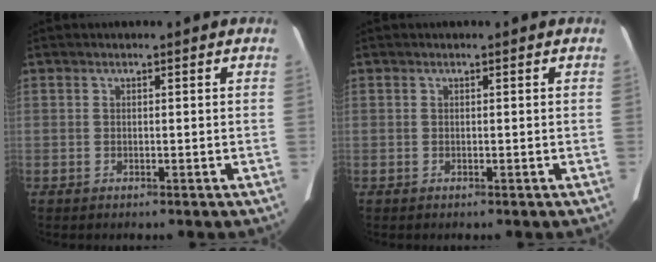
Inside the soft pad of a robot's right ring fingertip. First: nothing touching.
{"total": 0.0}